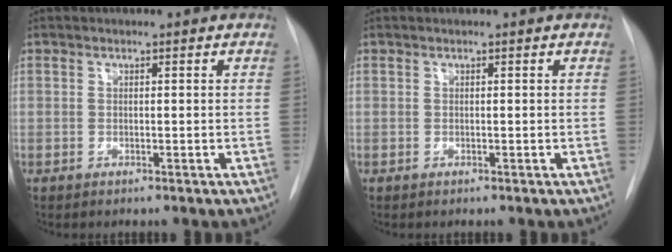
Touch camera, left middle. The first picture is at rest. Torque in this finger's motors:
{"motor_torque": [0.18, -0.20, 0.02, -0.01]}